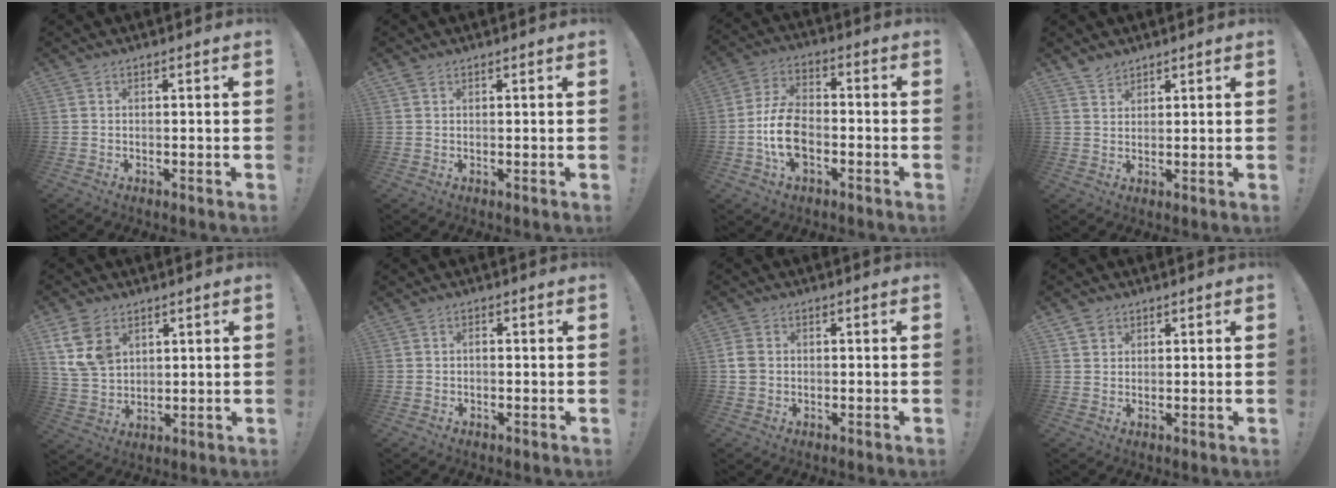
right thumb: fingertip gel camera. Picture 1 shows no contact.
{"total": 1.1, "force": [0.8, 0.8, 0.2], "torque": [-0.012, 0.003, 0.017]}
{"total": 12.6, "force": [-4.0, 7.7, 9.2], "torque": [-0.176, 0.015, -0.072]}
{"total": 3.1, "force": [2.7, 1.4, 0.1], "torque": [-0.001, -0.018, 0.052]}
{"total": 11.4, "force": [5.5, 8.1, 5.8], "torque": [-0.116, -0.020, 0.111]}
{"total": 2.0, "force": [0.1, 2.0, 0.4], "torque": [0.007, -0.007, -0.002]}
{"total": 4.4, "force": [0.2, 3.7, 2.4], "torque": [-0.041, 0.005, 0.005]}
{"total": 2.7, "force": [1.7, 2.0, 0.0], "torque": [0.002, -0.007, 0.032]}